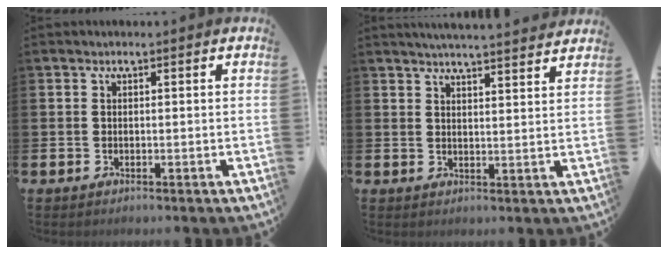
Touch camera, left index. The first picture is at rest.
{"total": 4.5, "force": [4.4, -0.7, 0.5], "torque": [-0.013, -0.028, 0.076]}